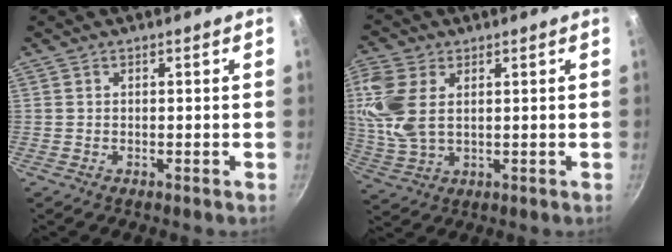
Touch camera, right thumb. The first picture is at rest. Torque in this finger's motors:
{"motor_torque": [-0.52, 0.98, 0.70, 0.61, 0.15]}